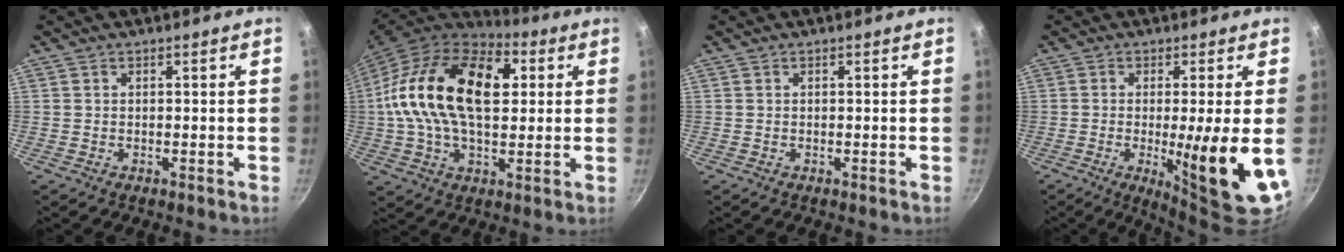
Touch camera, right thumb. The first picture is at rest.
{"total": 25.6, "force": [4.7, 15.0, 20.2], "torque": [-0.357, 0.019, 0.061]}
{"total": 0.0}
{"total": 13.4, "force": [-2.5, 1.3, 13.0], "torque": [-0.185, -0.016, -0.033]}